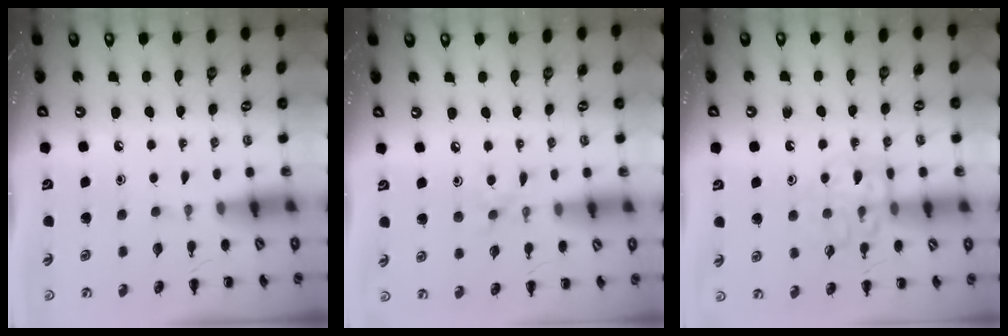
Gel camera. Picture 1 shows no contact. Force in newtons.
{"total": 5.1, "press": 4.7, "slide": 1.9}
{"total": 11.3, "press": 11.2, "slide": 0.9}